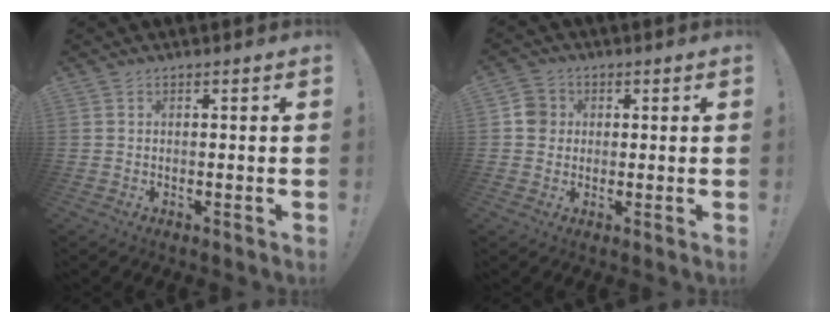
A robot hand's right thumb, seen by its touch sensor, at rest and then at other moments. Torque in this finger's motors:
{"motor_torque": [0.10, -0.01, 0.43, -0.21, -0.01]}